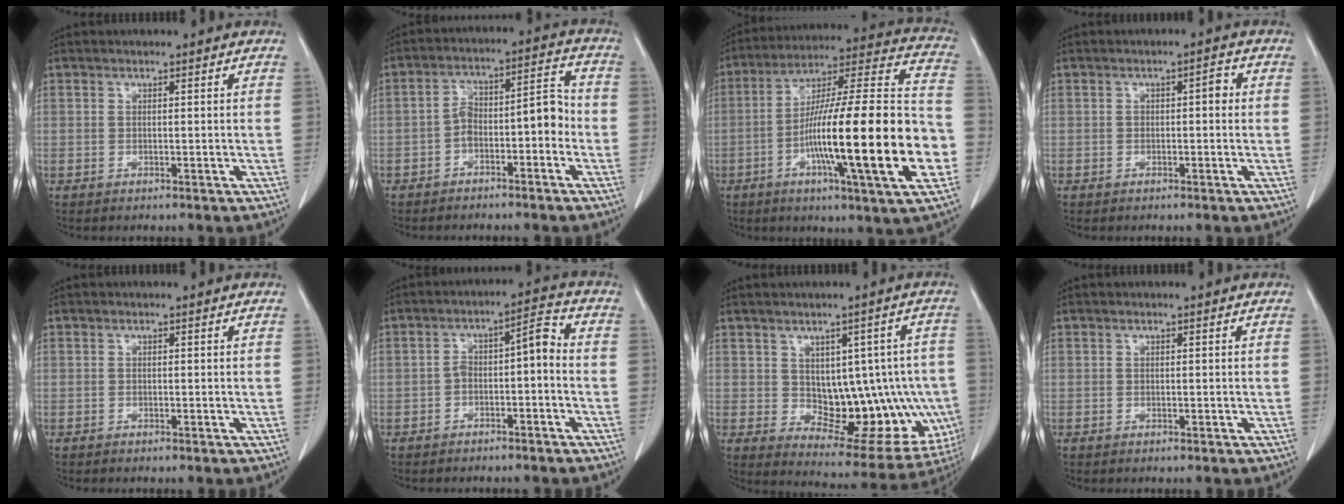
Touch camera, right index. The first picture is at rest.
{"total": 7.5, "force": [-2.8, 2.8, 6.4], "torque": [-0.097, 0.046, -0.041]}
{"total": 26.0, "force": [-6.6, 1.3, 25.1], "torque": [-0.356, -0.003, -0.112]}
{"total": 1.9, "force": [0.1, 0.8, 1.7], "torque": [-0.019, 0.011, 0.002]}
{"total": 0.0}
{"total": 5.5, "force": [-1.6, 1.8, 4.9], "torque": [-0.077, 0.035, -0.022]}
{"total": 14.8, "force": [-0.8, 8.1, 12.4], "torque": [-0.135, 0.019, 0.019]}
{"total": 0.0}